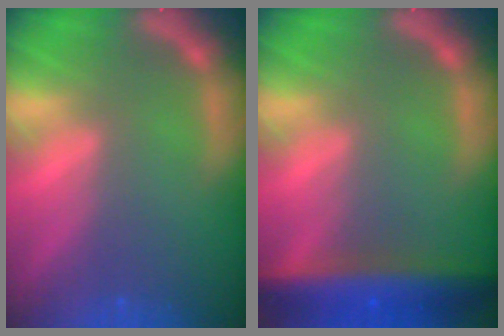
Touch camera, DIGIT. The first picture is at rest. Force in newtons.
{"total": 7.4}